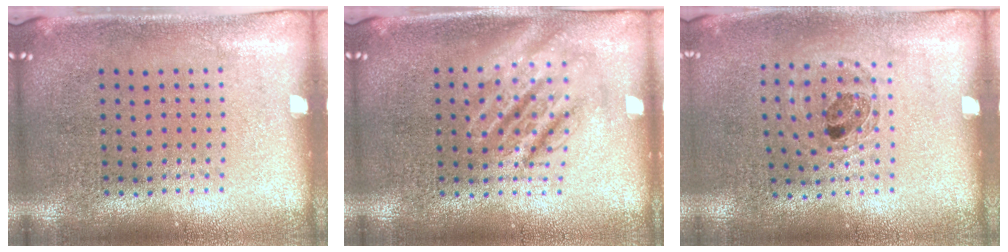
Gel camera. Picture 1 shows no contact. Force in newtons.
{"total": 2.4, "press": 2.4, "slide": 0.3}
{"total": 0.9, "press": 0.9, "slide": 0.1}